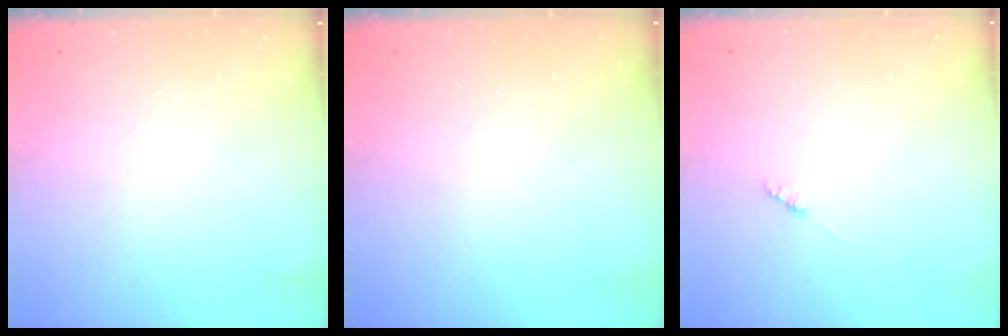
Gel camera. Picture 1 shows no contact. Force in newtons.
{"total": 0.0}
{"total": 1.4, "press": 1.4, "slide": 0.2}